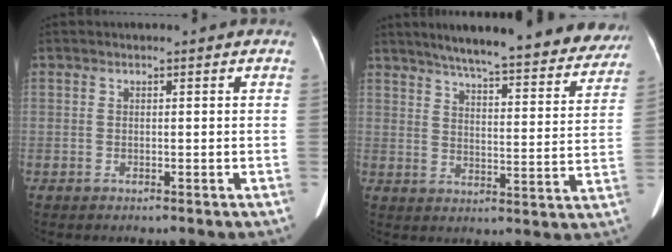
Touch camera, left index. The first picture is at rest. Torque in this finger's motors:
{"motor_torque": [0.88, -1.26, 0.20, 0.04]}